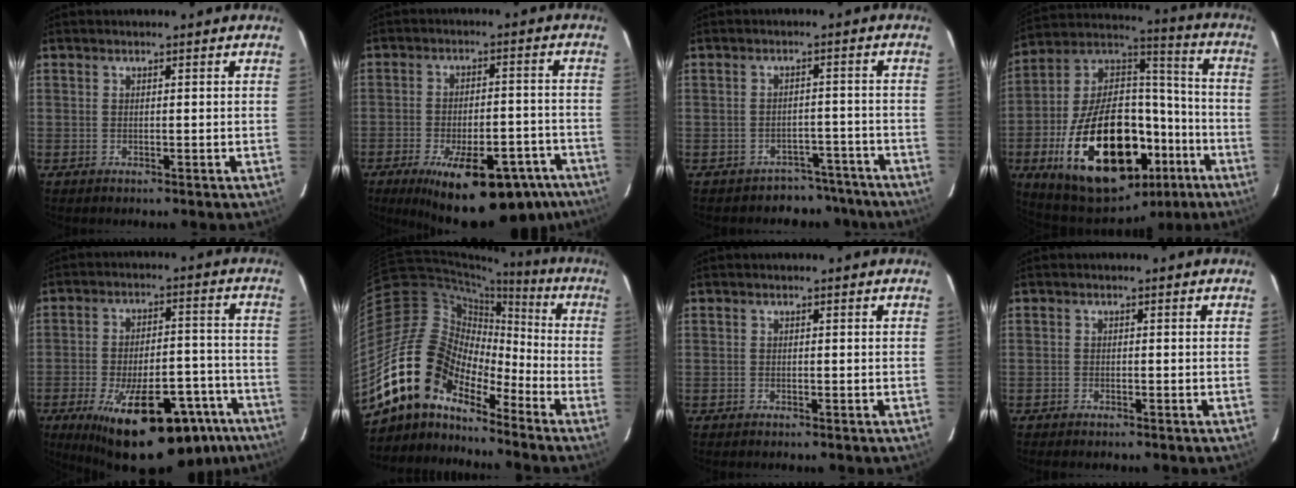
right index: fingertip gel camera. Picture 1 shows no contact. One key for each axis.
{"total": 22.0, "fx": -15.1, "fy": 8.6, "fz": 13.5, "tx": -0.214, "ty": -0.013, "tz": -0.196}
{"total": 7.2, "fx": -5.9, "fy": 4.0, "fz": -0.2, "tx": 0.012, "ty": 0.037, "tz": -0.066}
{"total": 31.9, "fx": -13.4, "fy": 17.8, "fz": 22.8, "tx": -0.424, "ty": 0.029, "tz": -0.184}
{"total": 25.7, "fx": -16.4, "fy": 10.4, "fz": 16.8, "tx": -0.272, "ty": -0.007, "tz": -0.216}
{"total": 17.3, "fx": -13.1, "fy": 8.1, "fz": 7.8, "tx": -0.143, "ty": 0.008, "tz": -0.259}
{"total": 0.0}
{"total": 0.9, "fx": -0.9, "fy": 0.3, "fz": 0.2, "tx": -0.012, "ty": 0.002, "tz": -0.017}